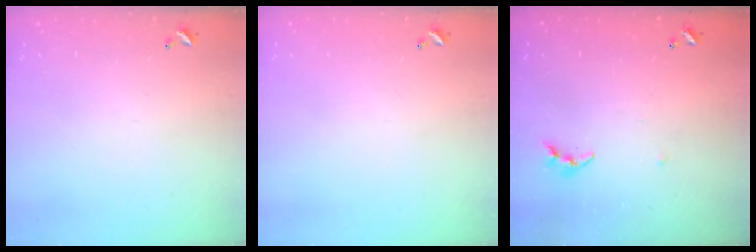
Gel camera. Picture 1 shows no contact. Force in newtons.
{"total": 0.0}
{"total": 4.3, "press": 4.3, "slide": 0.4}